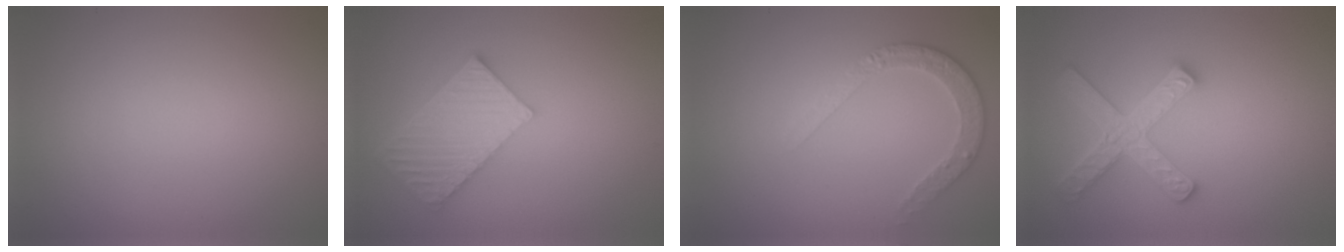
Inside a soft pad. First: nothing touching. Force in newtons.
{"total": 5.9, "press": 4.3, "slide": 4.0}
{"total": 2.6, "press": 2.5, "slide": 0.8}
{"total": 4.2, "press": 3.9, "slide": 1.7}